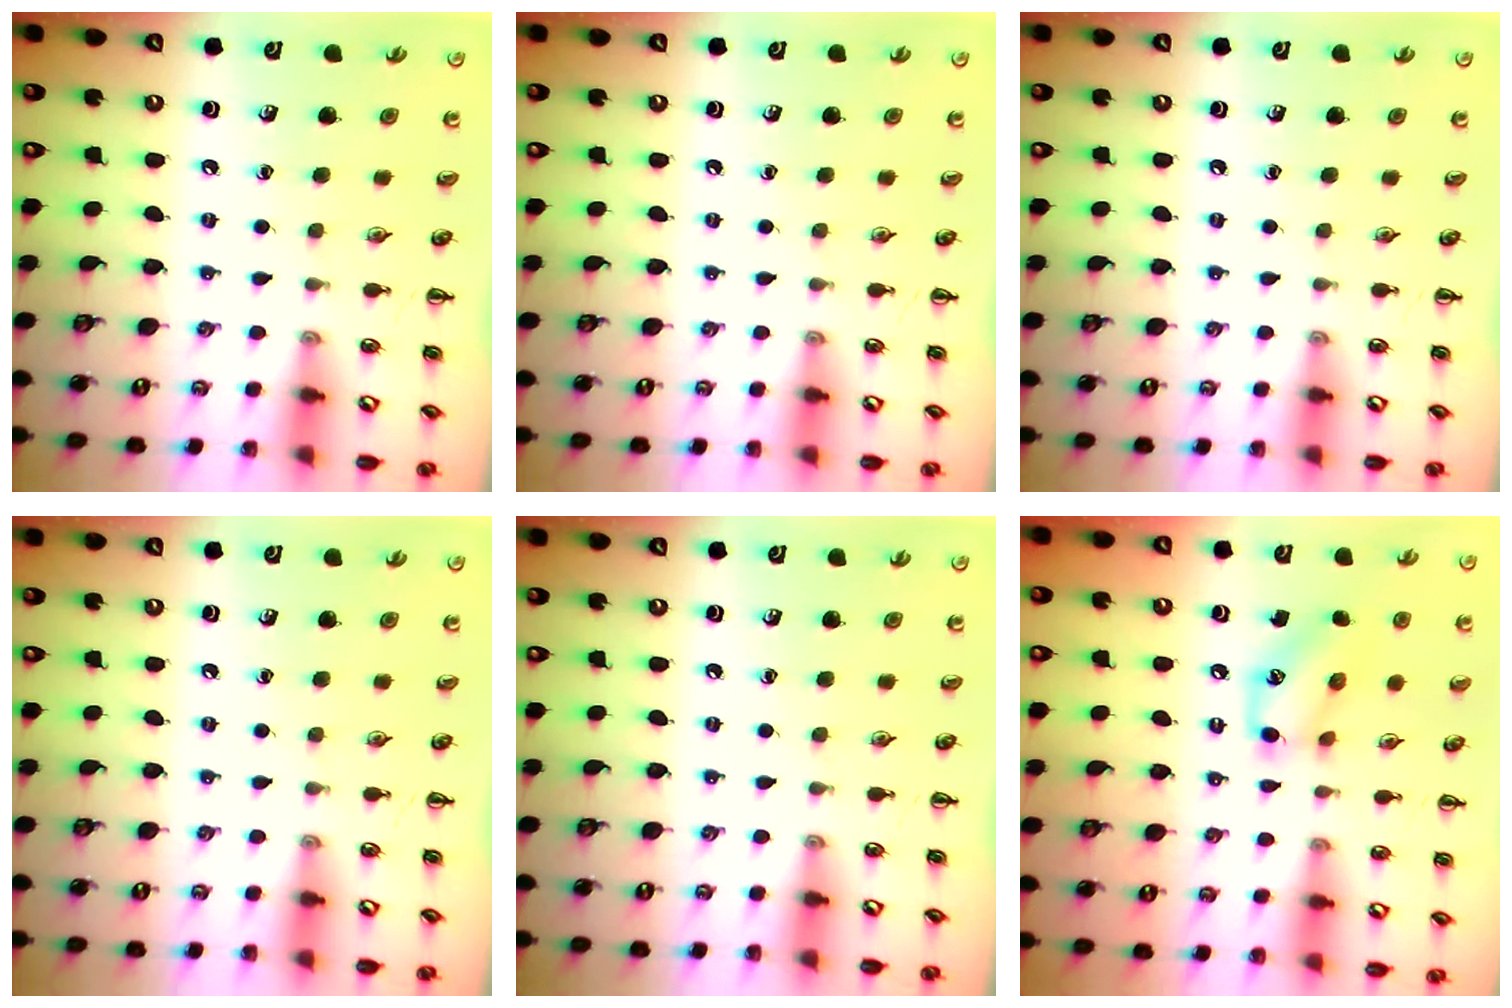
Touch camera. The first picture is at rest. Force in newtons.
{"total": 0.0}
{"total": 0.0}
{"total": 0.0}
{"total": 0.0}
{"total": 11.2, "press": 11.2, "slide": 0.9}